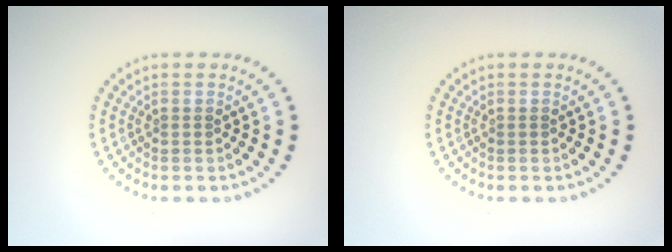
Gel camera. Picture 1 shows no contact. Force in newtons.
{"total": 0.0}